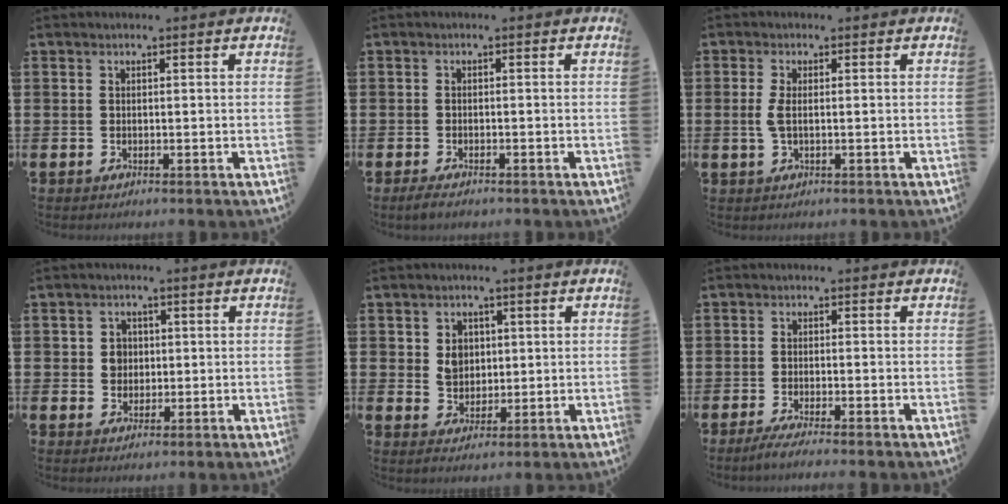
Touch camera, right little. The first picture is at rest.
{"total": 1.3, "force": [-0.8, 0.5, 1.0], "torque": [-0.018, 0.000, -0.017]}
{"total": 2.1, "force": [0.2, 0.6, 2.0], "torque": [-0.039, 0.002, 0.002]}
{"total": 2.7, "force": [0.5, 2.5, 0.7], "torque": [-0.007, 0.005, 0.004]}
{"total": 3.6, "force": [1.1, 3.0, 1.6], "torque": [-0.026, 0.008, 0.016]}
{"total": 1.9, "force": [-1.4, 0.0, 1.3], "torque": [-0.020, 0.000, -0.026]}